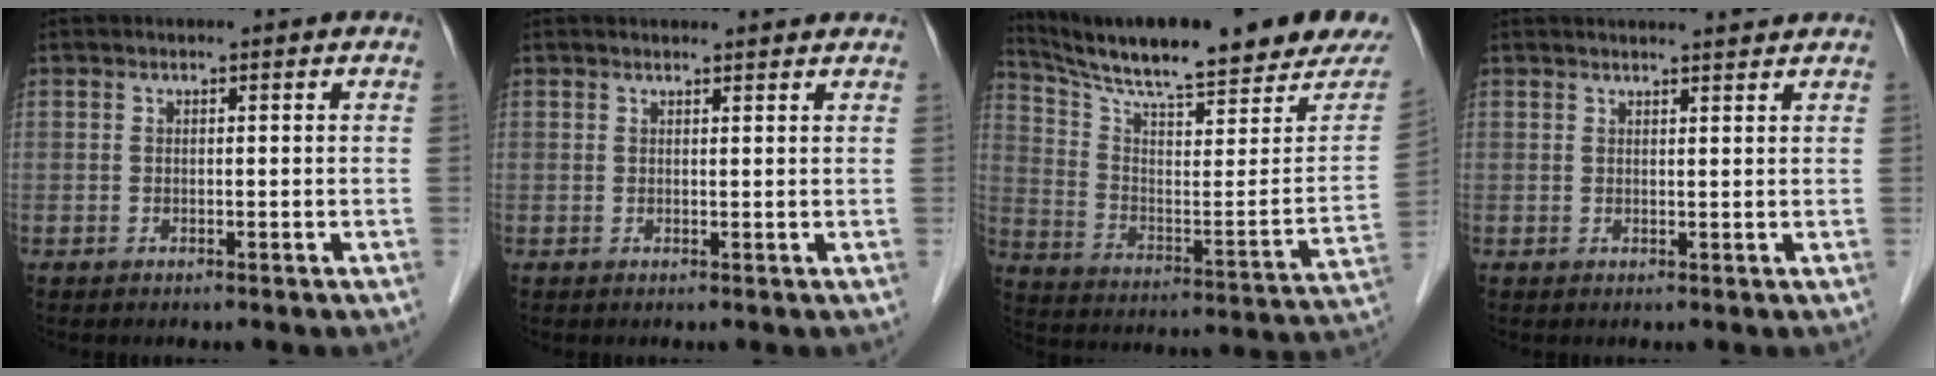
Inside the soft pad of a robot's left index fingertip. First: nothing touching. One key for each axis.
{"total": 3.1, "fx": 3.0, "fy": 0.4, "fz": 0.4, "tx": -0.013, "ty": 0.009, "tz": 0.032}
{"total": 26.0, "fx": 22.5, "fy": 2.3, "fz": 12.6, "tx": -0.213, "ty": -0.060, "tz": 0.316}
{"total": 4.3, "fx": 4.2, "fy": 0.0, "fz": 1.0, "tx": -0.016, "ty": 0.012, "tz": 0.048}